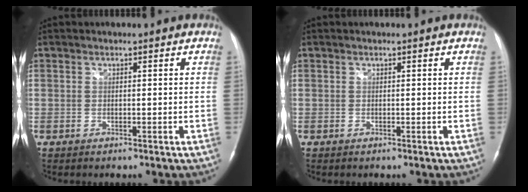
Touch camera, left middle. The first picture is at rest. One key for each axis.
{"total": 0.0}